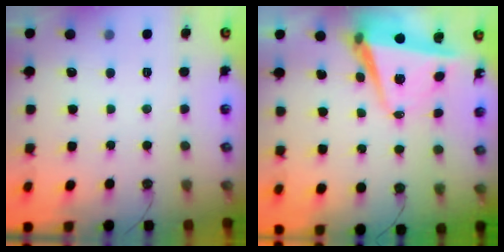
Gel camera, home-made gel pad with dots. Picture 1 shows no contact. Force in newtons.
{"total": 6.8, "press": 5.9, "slide": 3.5}